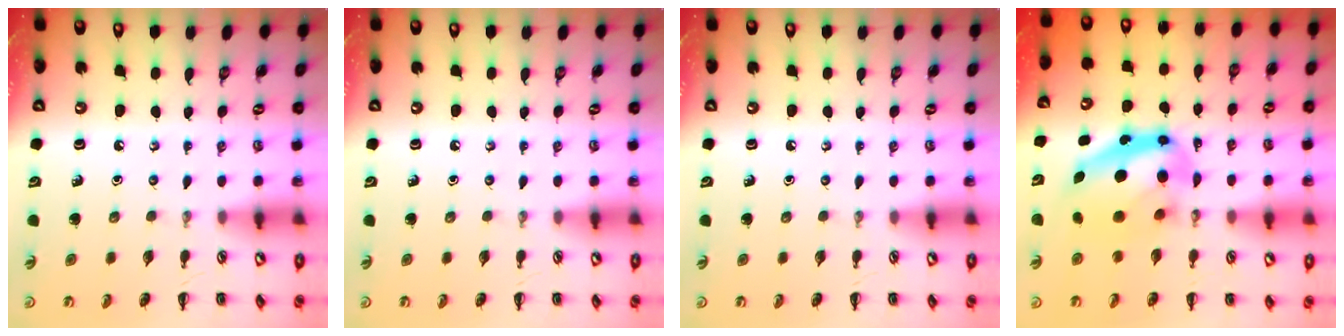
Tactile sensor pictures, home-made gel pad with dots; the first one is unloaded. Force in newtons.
{"total": 0.0}
{"total": 0.0}
{"total": 13.1, "press": 12.8, "slide": 2.9}